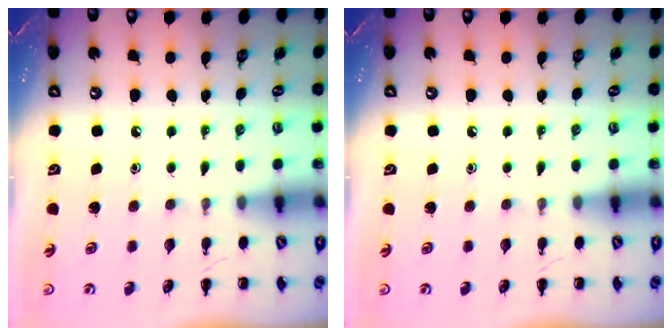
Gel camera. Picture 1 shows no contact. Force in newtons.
{"total": 0.0}